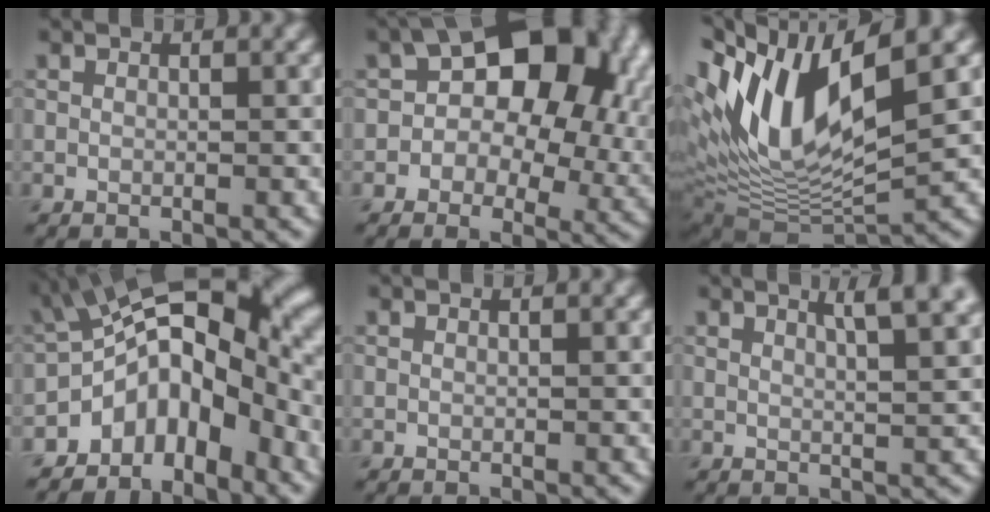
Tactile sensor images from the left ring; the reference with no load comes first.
{"total": 13.4, "force": [3.0, 8.5, 9.9], "torque": [-0.106, 0.017, 0.037]}
{"total": 12.8, "force": [3.8, 4.9, 11.2], "torque": [-0.228, -0.001, 0.070]}
{"total": 9.1, "force": [-3.0, 5.0, 7.0], "torque": [-0.087, 0.013, -0.060]}
{"total": 0.0}
{"total": 4.4, "force": [2.6, 1.2, 3.4], "torque": [-0.027, 0.020, 0.022]}